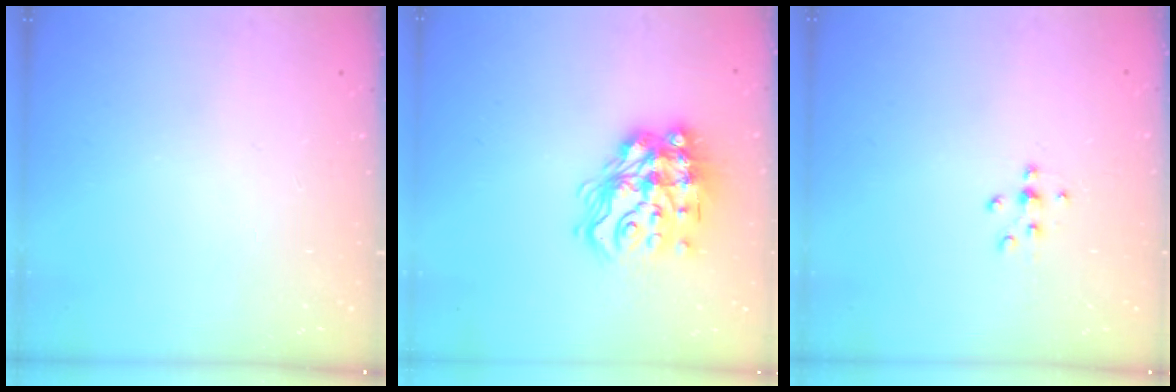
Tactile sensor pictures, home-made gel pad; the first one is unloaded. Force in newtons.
{"total": 18.4, "press": 18.4, "slide": 1.5}
{"total": 3.9, "press": 3.7, "slide": 1.1}